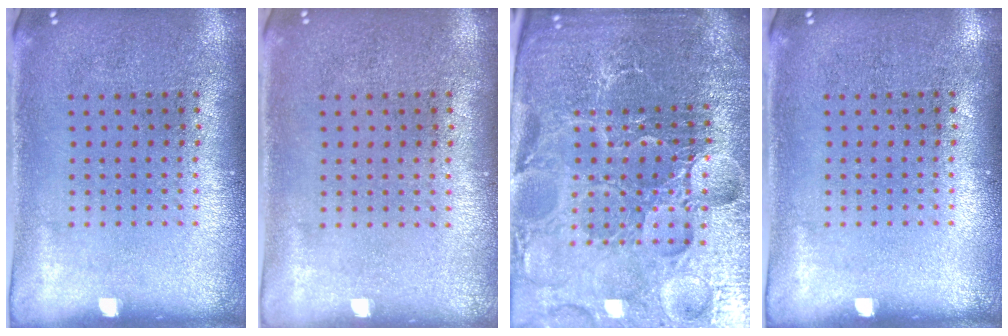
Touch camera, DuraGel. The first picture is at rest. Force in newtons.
{"total": 0.0}
{"total": 5.6, "press": 5.2, "slide": 2.1}
{"total": 0.0}